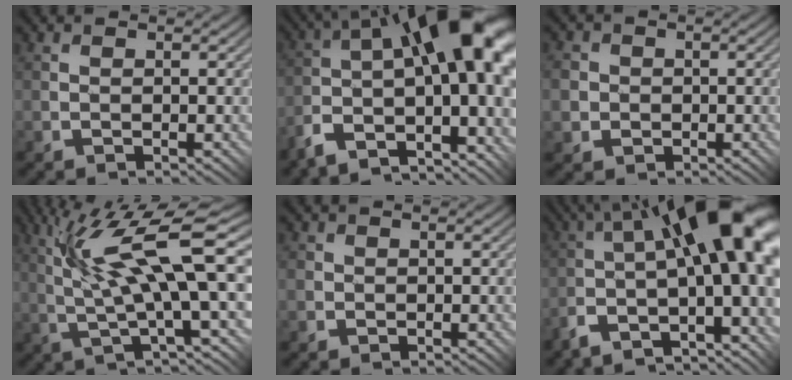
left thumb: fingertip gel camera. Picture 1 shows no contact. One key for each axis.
{"total": 16.3, "fx": -4.4, "fy": 5.8, "fz": 14.6, "tx": -0.218, "ty": 0.014, "tz": -0.075}
{"total": 4.8, "fx": -0.4, "fy": 4.7, "fz": 1.1, "tx": -0.044, "ty": 0.005, "tz": -0.033}
{"total": 13.6, "fx": 3.9, "fy": 3.0, "fz": 12.7, "tx": -0.233, "ty": 0.018, "tz": 0.064}
{"total": 2.1, "fx": -0.4, "fy": 2.0, "fz": 0.5, "tx": -0.006, "ty": 0.000, "tz": -0.014}
{"total": 15.8, "fx": -2.5, "fy": 4.4, "fz": 15.0, "tx": -0.226, "ty": 0.019, "tz": -0.045}